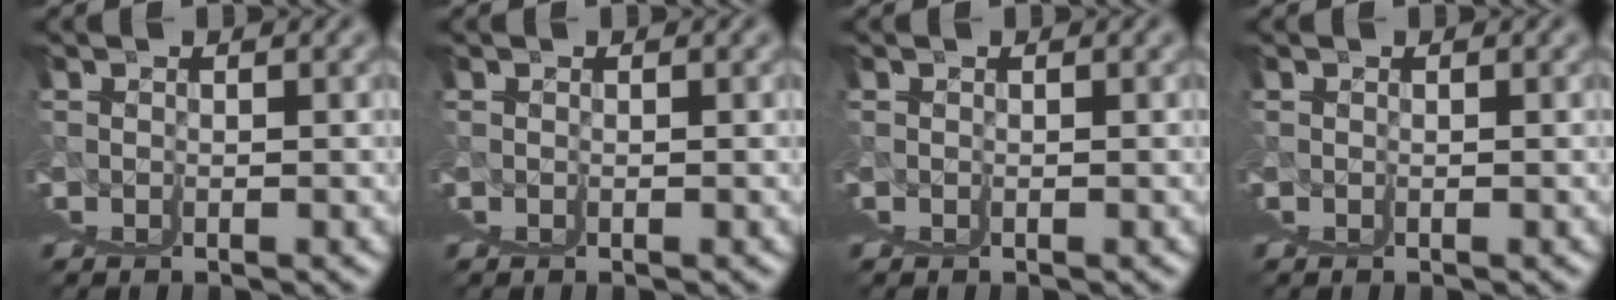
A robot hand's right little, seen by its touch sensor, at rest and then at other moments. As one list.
[{"total": 0.0}, {"total": 0.0}, {"total": 0.0}]